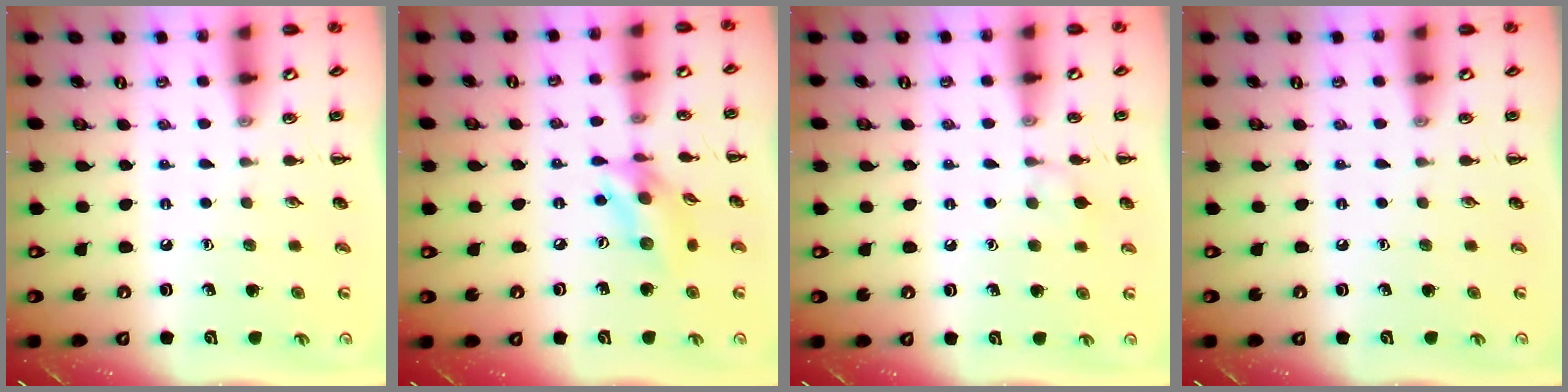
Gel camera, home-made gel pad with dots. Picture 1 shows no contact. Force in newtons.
{"total": 11.5, "press": 11.2, "slide": 2.2}
{"total": 5.5, "press": 5.1, "slide": 2.0}
{"total": 0.0}